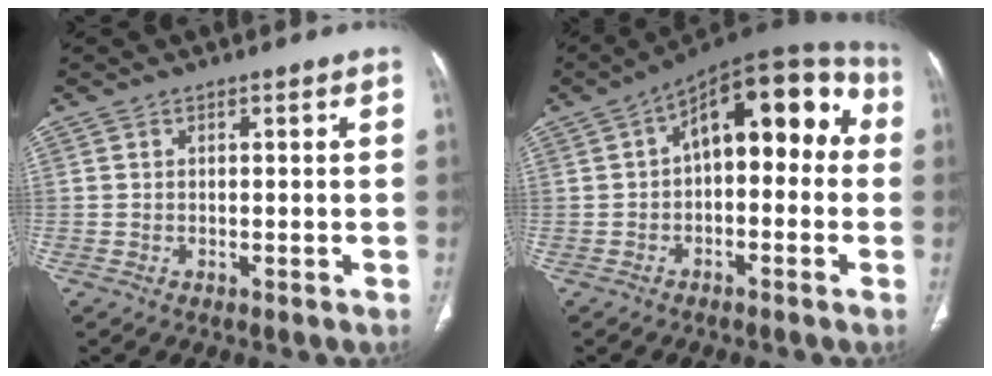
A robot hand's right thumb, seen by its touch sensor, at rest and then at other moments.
{"total": 16.4, "force": [1.9, 8.6, 13.9], "torque": [-0.146, 0.053, 0.014]}